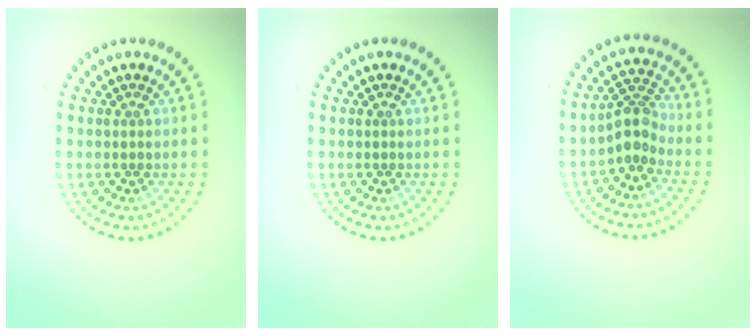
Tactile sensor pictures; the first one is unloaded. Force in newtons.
{"total": 0.0}
{"total": 2.6, "press": 2.1, "slide": 1.6}